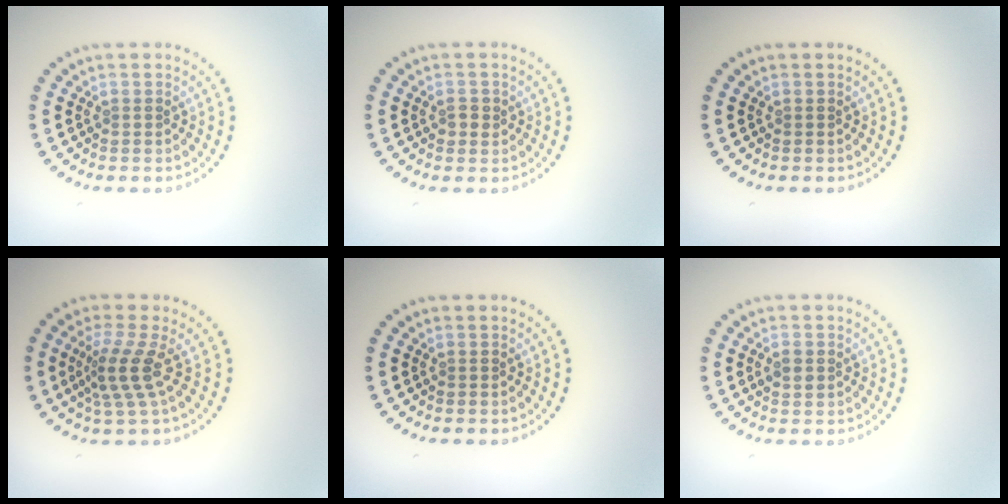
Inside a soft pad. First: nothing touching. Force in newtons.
{"total": 1.2, "press": 1.2, "slide": 0.1}
{"total": 0.0}
{"total": 3.2, "press": 2.3, "slide": 2.3}
{"total": 0.0}
{"total": 1.0, "press": 1.0, "slide": 0.1}